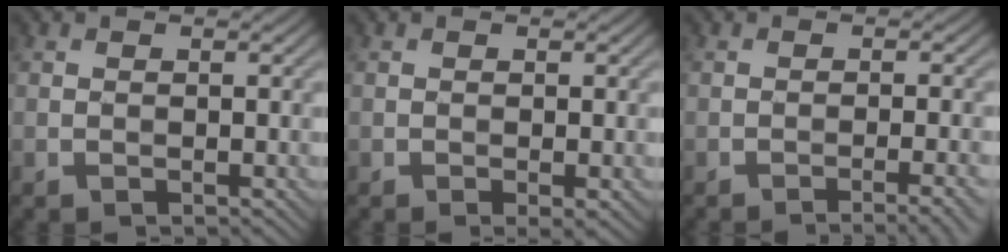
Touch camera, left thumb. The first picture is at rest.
{"total": 0.7, "force": [0.0, 0.2, 0.7], "torque": [-0.012, -0.003, 0.000]}
{"total": 2.4, "force": [-1.4, -0.1, 1.9], "torque": [-0.026, 0.009, -0.034]}